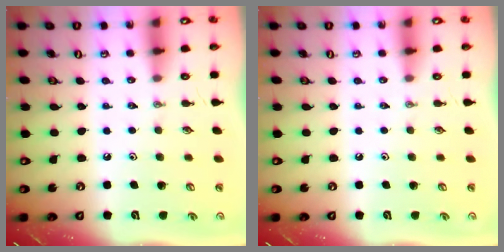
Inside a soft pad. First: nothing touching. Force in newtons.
{"total": 0.0}